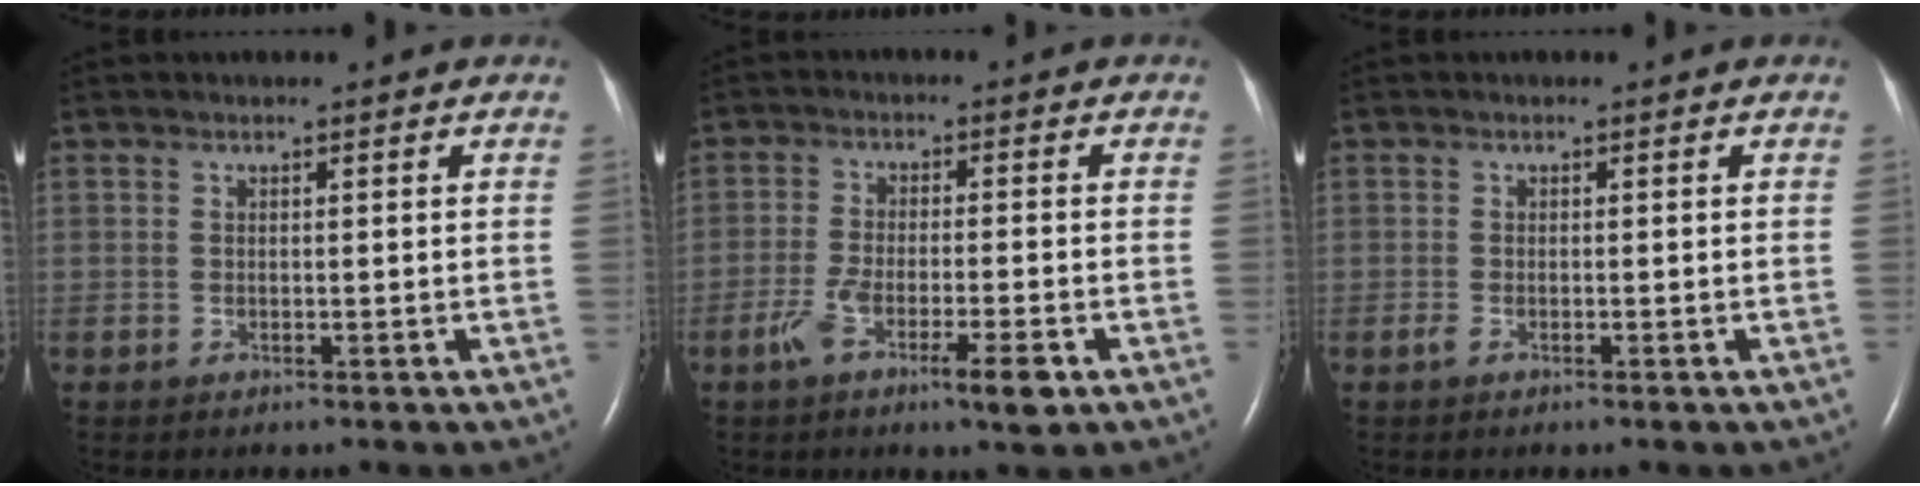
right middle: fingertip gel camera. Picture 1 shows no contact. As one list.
[{"total": 7.5, "force": [-3.9, 1.0, 6.4], "torque": [-0.115, -0.012, -0.065]}, {"total": 0.9, "force": [-0.6, 0.1, 0.7], "torque": [-0.020, -0.003, -0.010]}]